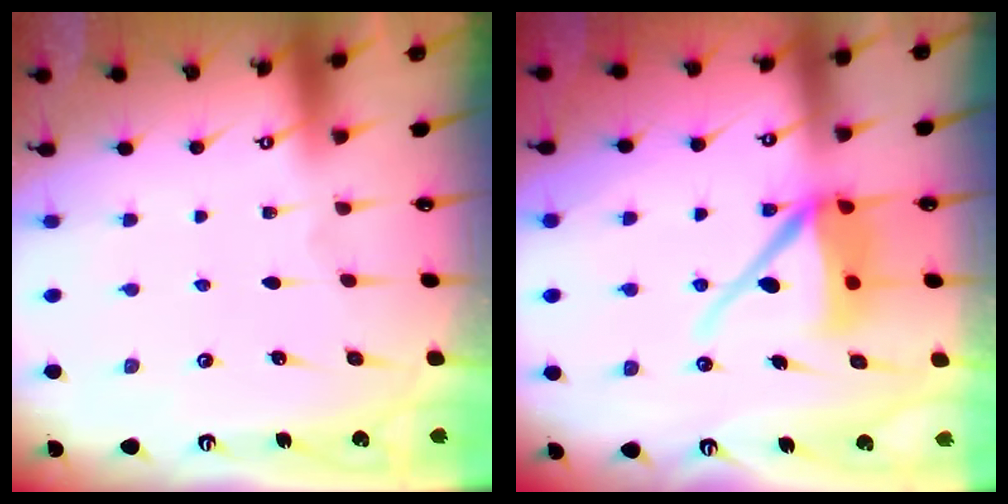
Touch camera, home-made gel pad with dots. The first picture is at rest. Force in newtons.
{"total": 11.5, "press": 11.4, "slide": 1.5}